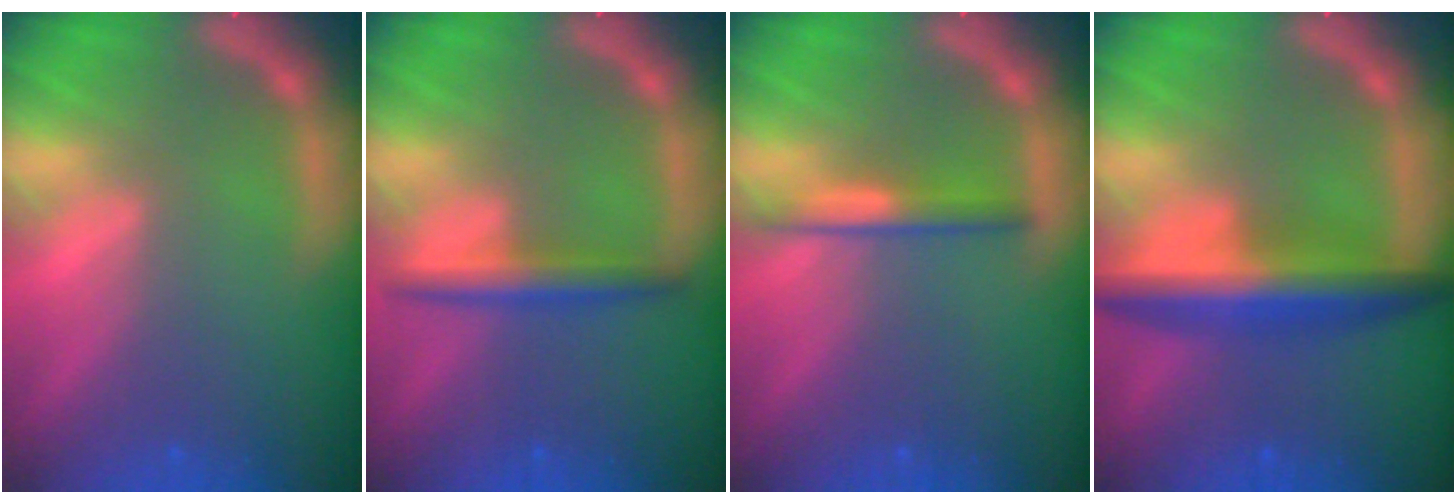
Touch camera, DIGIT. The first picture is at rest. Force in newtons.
{"total": 3.0}
{"total": 2.4}
{"total": 6.5}